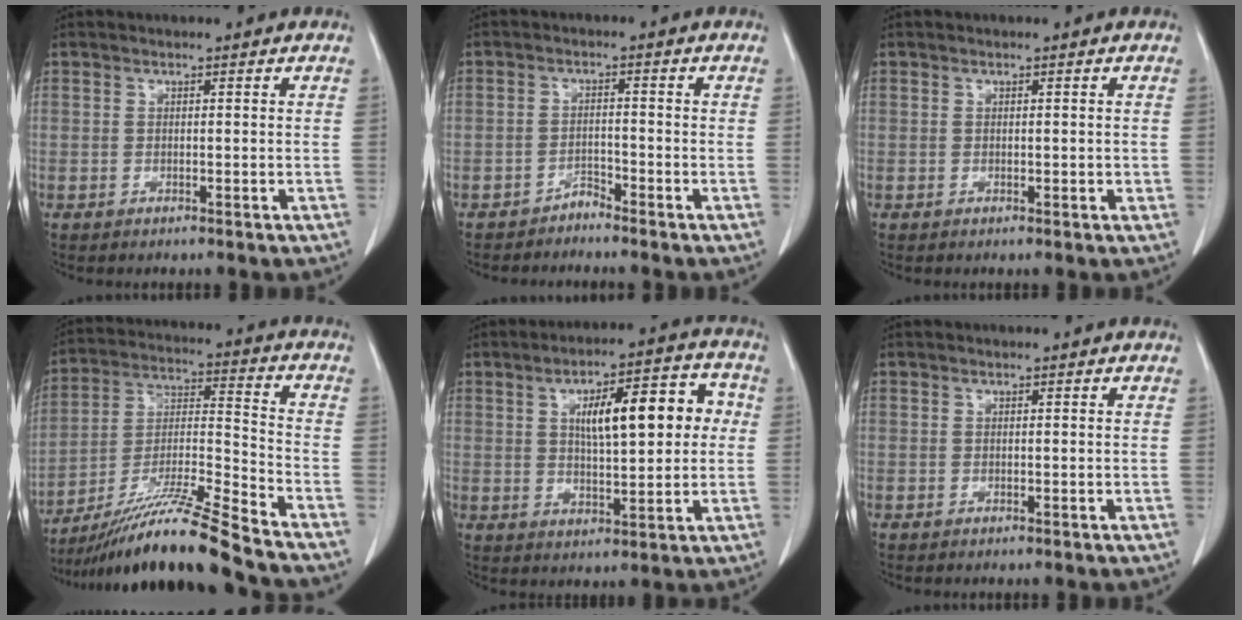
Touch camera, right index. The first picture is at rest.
{"total": 1.8, "force": [-1.7, 0.4, 0.0], "torque": [0.008, 0.000, -0.029]}
{"total": 1.0, "force": [0.0, 0.5, 0.9], "torque": [-0.014, -0.002, 0.002]}
{"total": 17.5, "force": [-14.8, -1.7, 9.2], "torque": [-0.180, -0.019, -0.266]}
{"total": 12.6, "force": [2.4, 3.8, 11.8], "torque": [-0.171, 0.033, 0.038]}
{"total": 0.0}